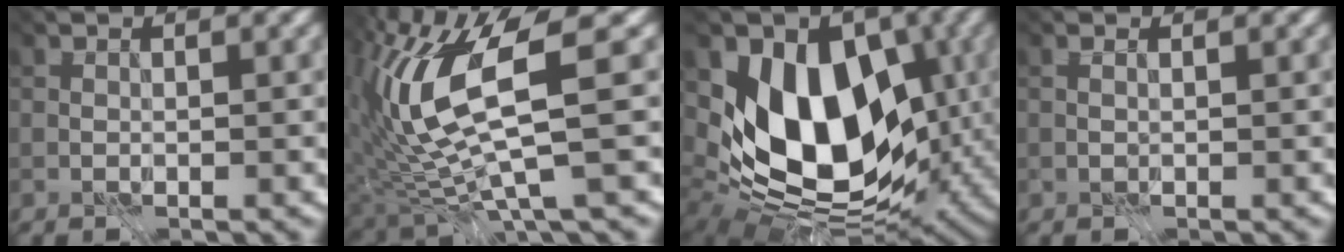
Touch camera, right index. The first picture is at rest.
{"total": 9.7, "force": [0.2, 1.6, 9.6], "torque": [-0.221, -0.018, 0.036]}
{"total": 10.3, "force": [-1.7, 6.5, 7.8], "torque": [-0.116, -0.024, -0.016]}
{"total": 1.8, "force": [0.8, 1.0, 1.3], "torque": [-0.012, 0.015, -0.001]}